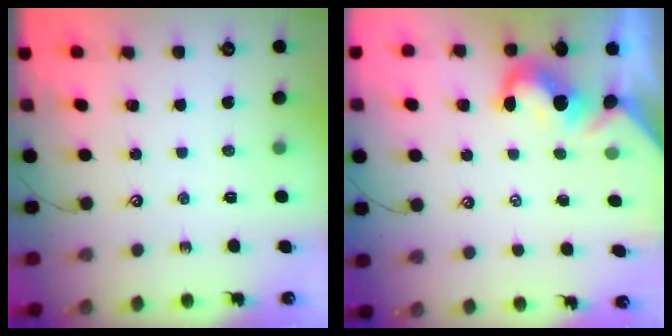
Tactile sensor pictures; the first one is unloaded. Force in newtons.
{"total": 1.9, "press": 1.7, "slide": 0.7}